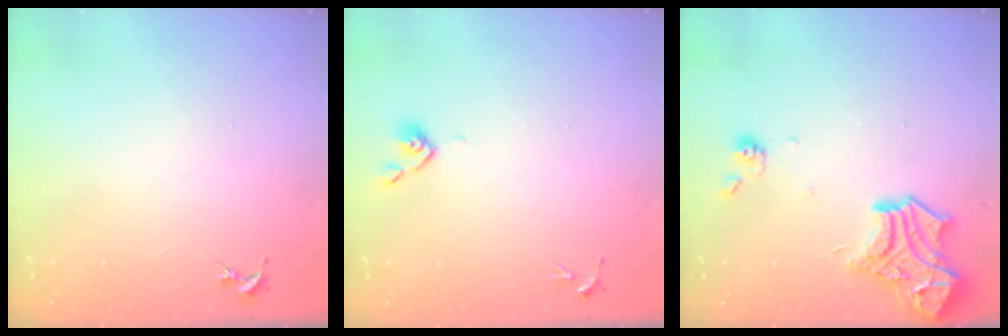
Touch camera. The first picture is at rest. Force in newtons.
{"total": 3.8, "press": 3.7, "slide": 0.8}
{"total": 16.2, "press": 16.2, "slide": 1.5}